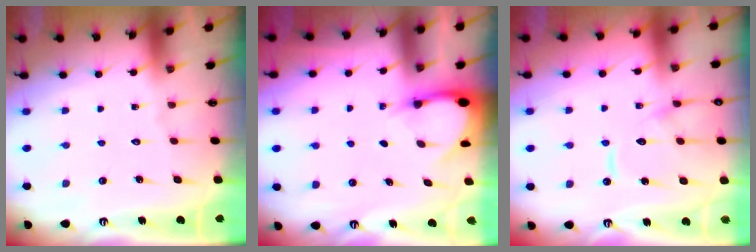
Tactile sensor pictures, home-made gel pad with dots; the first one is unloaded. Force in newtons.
{"total": 4.2, "press": 4.2, "slide": 0.2}
{"total": 12.6, "press": 12.5, "slide": 1.3}